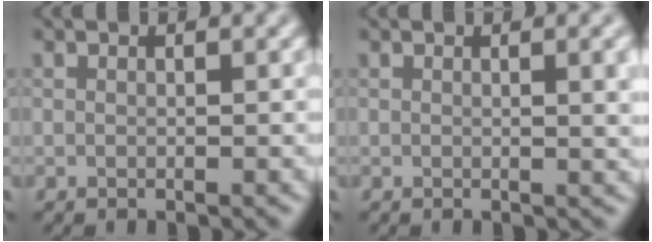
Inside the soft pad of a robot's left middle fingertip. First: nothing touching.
{"total": 3.1, "force": [0.6, 1.0, 2.9], "torque": [-0.028, 0.005, 0.006]}